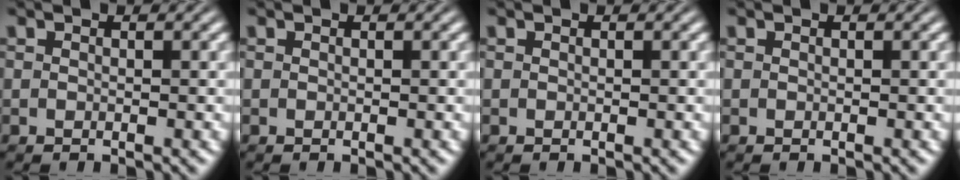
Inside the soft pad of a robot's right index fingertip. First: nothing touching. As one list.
[{"total": 0.0}, {"total": 0.0}, {"total": 0.0}]